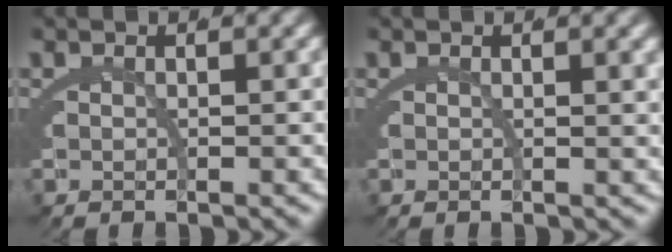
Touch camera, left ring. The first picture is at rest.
{"total": 0.6, "force": [0.3, -0.1, 0.5], "torque": [-0.012, -0.001, 0.005]}